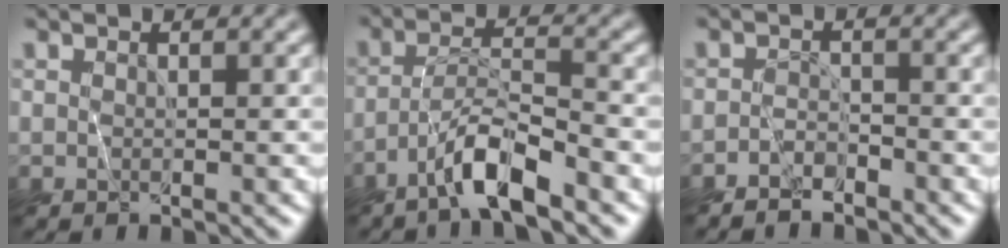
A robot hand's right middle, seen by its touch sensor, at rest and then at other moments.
{"total": 4.5, "force": [-3.7, 0.0, 2.6], "torque": [-0.048, 0.005, -0.077]}
{"total": 2.4, "force": [-2.3, 0.2, 0.1], "torque": [0.000, -0.001, -0.051]}